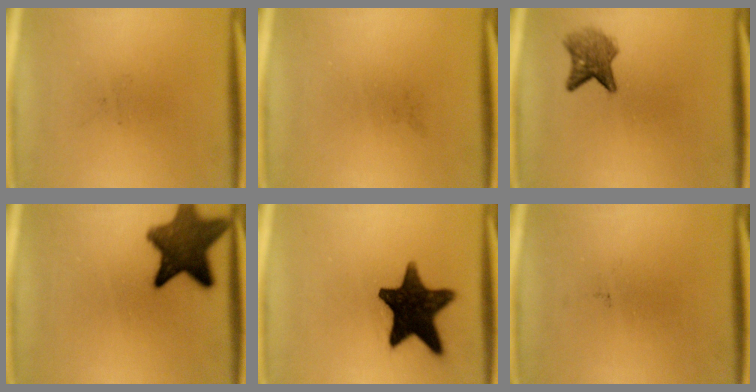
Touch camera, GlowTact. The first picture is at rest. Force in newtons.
{"total": 0.0}
{"total": 4.2}
{"total": 11.4}
{"total": 16.4}
{"total": 0.0}